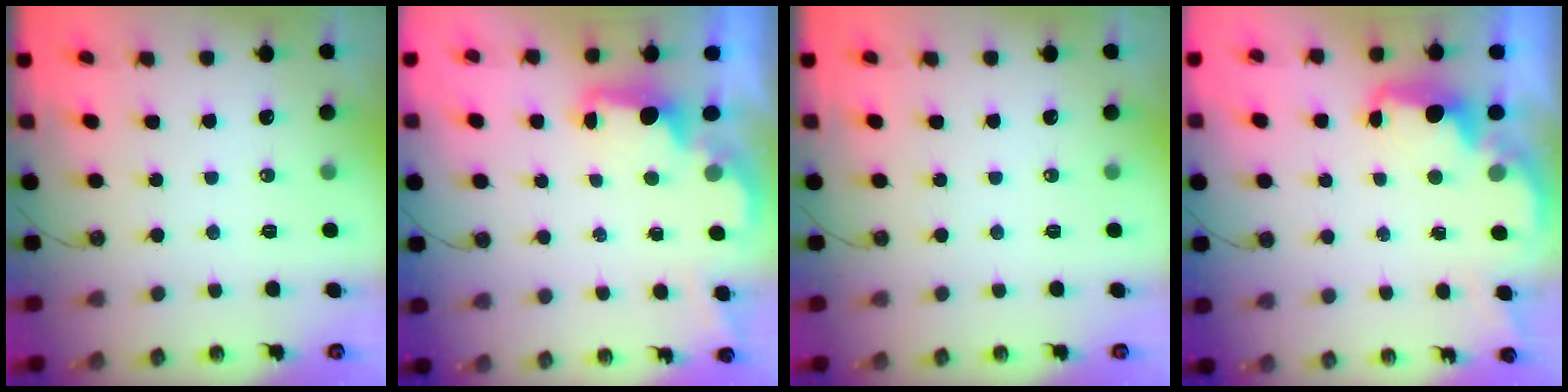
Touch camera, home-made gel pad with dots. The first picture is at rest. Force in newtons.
{"total": 2.1, "press": 2.0, "slide": 0.8}
{"total": 0.0}
{"total": 2.4, "press": 2.3, "slide": 0.7}